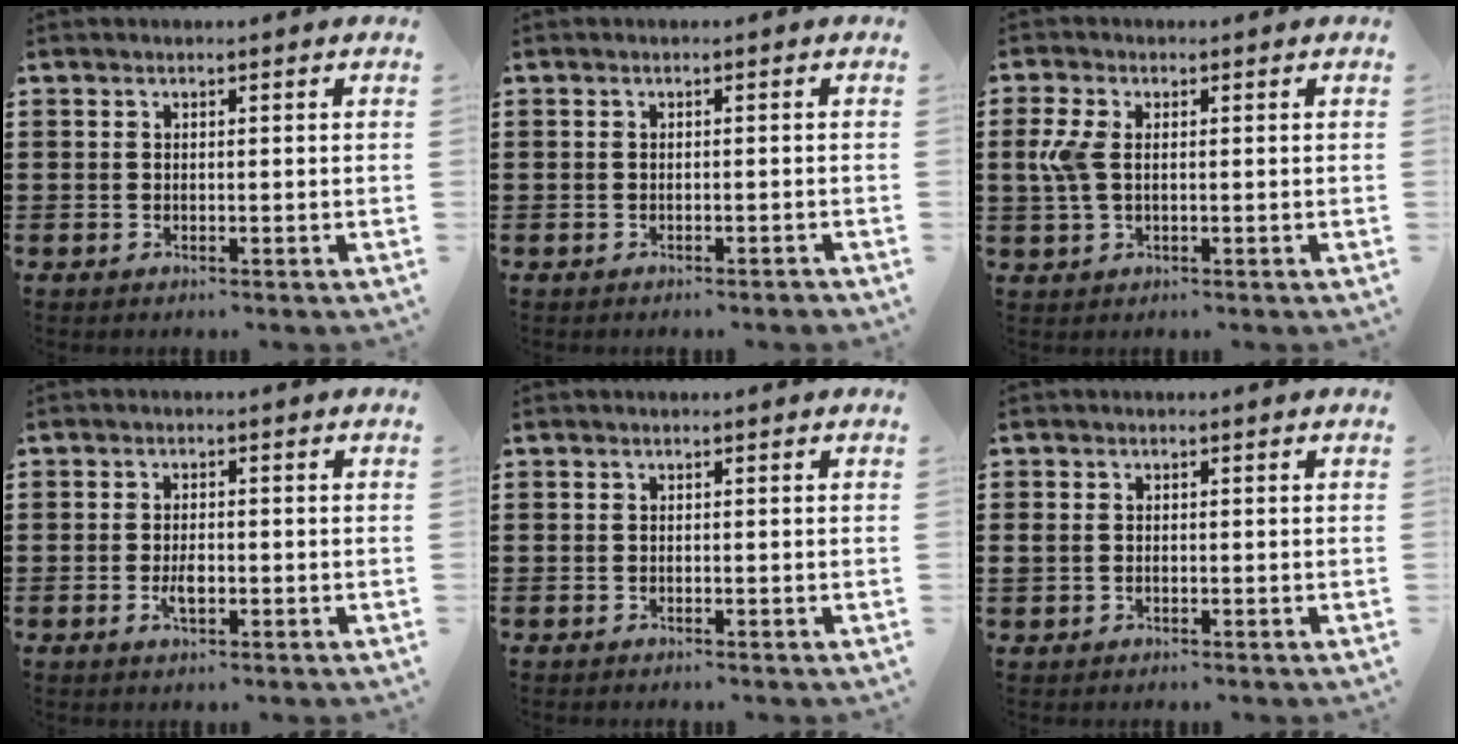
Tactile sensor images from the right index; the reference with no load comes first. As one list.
[{"total": 0.7, "force": [-0.6, 0.0, 0.3], "torque": [-0.007, -0.003, -0.012]}, {"total": 4.8, "force": [0.3, 2.6, 4.1], "torque": [-0.120, -0.003, -0.006]}, {"total": 2.6, "force": [-0.7, 1.0, 2.3], "torque": [-0.050, -0.002, -0.015]}, {"total": 0.0}, {"total": 1.0, "force": [-0.2, 0.8, 0.6], "torque": [-0.015, 0.005, -0.005]}]